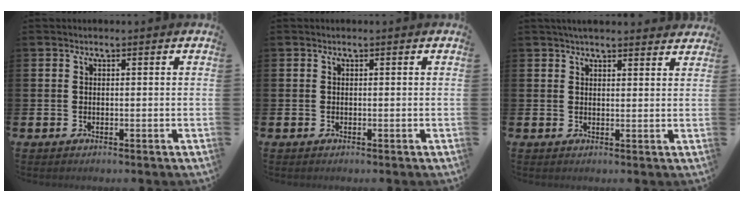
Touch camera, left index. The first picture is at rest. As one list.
[{"total": 0.0}, {"total": 3.2, "force": [3.1, 0.5, 0.7], "torque": [-0.016, -0.011, 0.056]}]